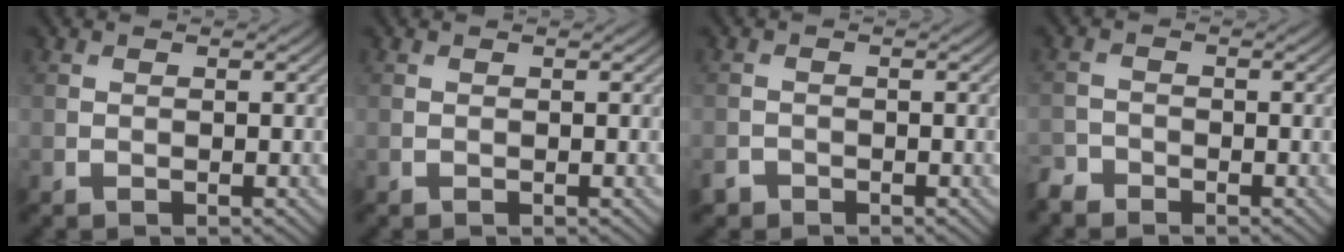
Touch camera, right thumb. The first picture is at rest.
{"total": 0.0}
{"total": 1.4, "force": [-1.1, 0.8, 0.2], "torque": [-0.004, -0.002, -0.026]}
{"total": 2.1, "force": [-1.9, 0.8, 0.2], "torque": [-0.005, -0.003, -0.049]}